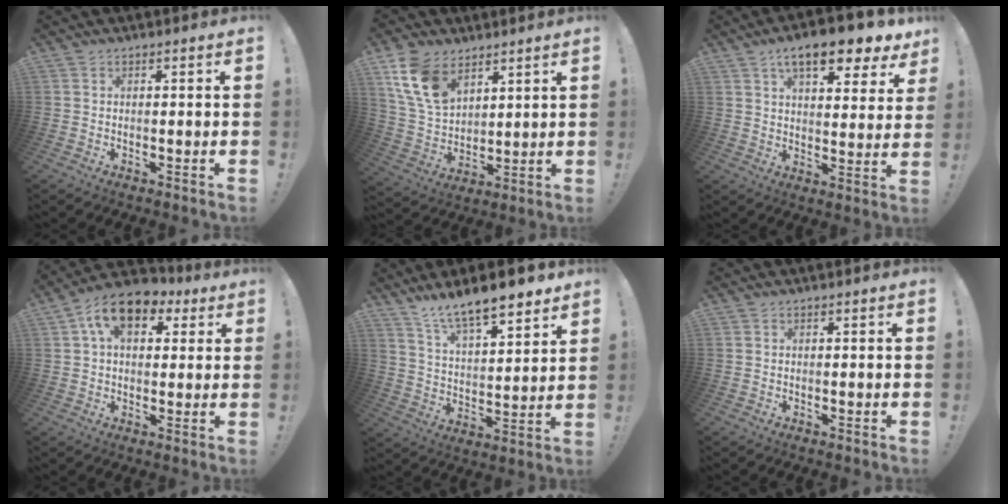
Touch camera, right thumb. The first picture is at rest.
{"total": 13.7, "force": [7.8, 8.6, 7.3], "torque": [-0.153, -0.030, 0.156]}
{"total": 12.9, "force": [8.1, 4.3, 9.0], "torque": [-0.131, -0.050, 0.133]}
{"total": 12.2, "force": [5.2, 7.5, 8.1], "torque": [-0.141, -0.006, 0.097]}
{"total": 11.9, "force": [10.3, 2.3, 5.5], "torque": [-0.102, -0.080, 0.181]}
{"total": 0.0}